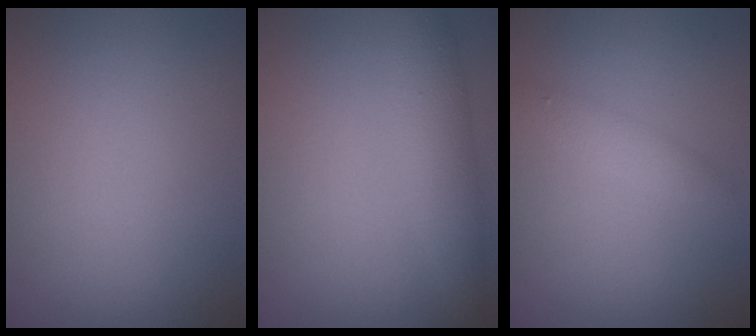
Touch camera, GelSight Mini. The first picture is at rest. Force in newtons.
{"total": 3.3, "press": 3.3, "slide": 0.1}
{"total": 1.6, "press": 1.6, "slide": 0.1}